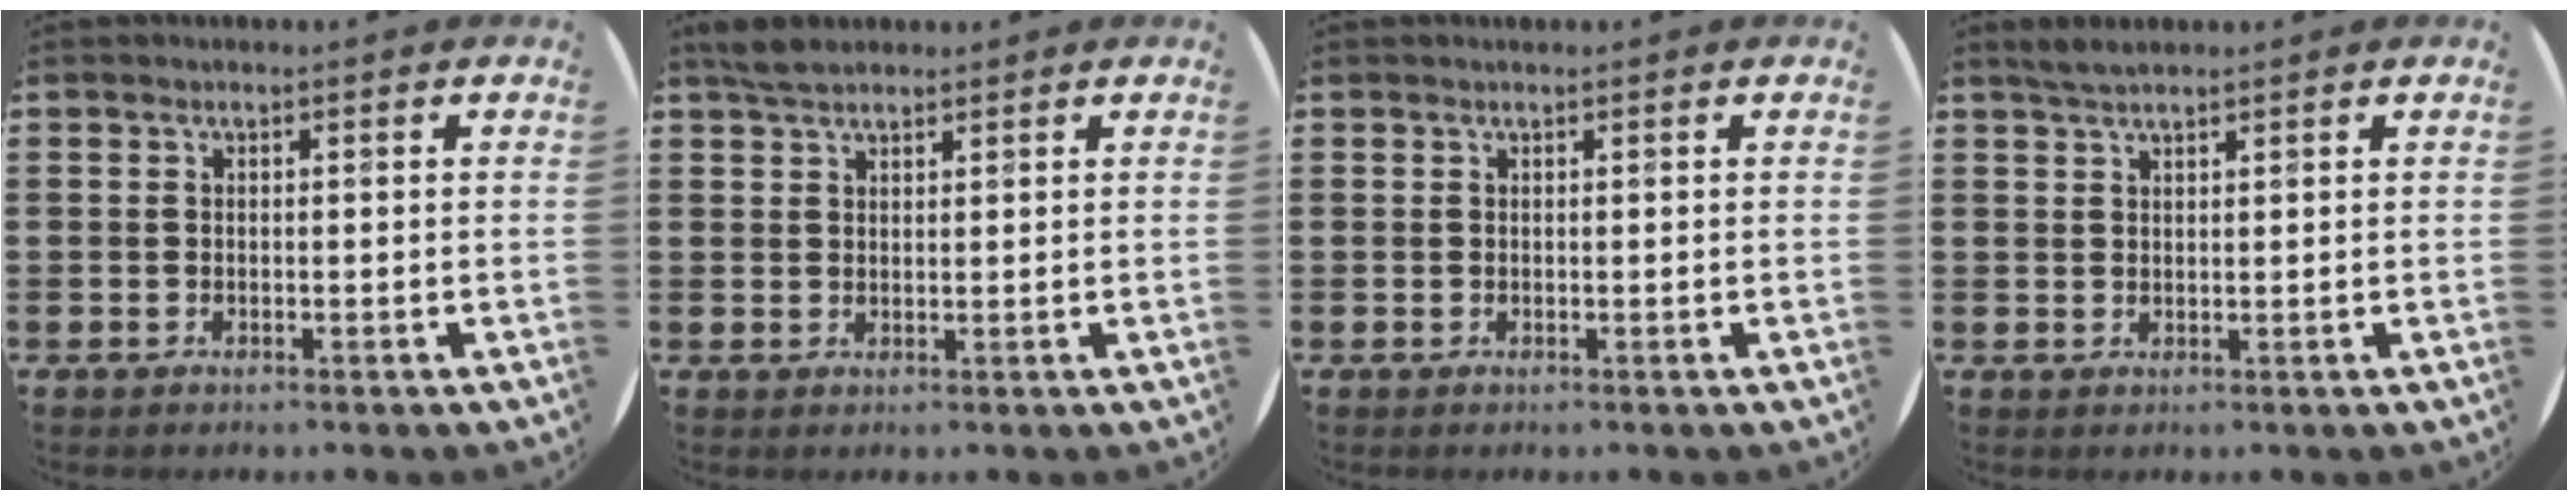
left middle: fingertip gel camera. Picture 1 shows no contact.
{"total": 3.0, "force": [2.7, 1.1, 0.9], "torque": [-0.016, 0.001, 0.049]}
{"total": 0.0}
{"total": 2.1, "force": [1.9, 0.4, 0.8], "torque": [-0.020, 0.005, 0.035]}